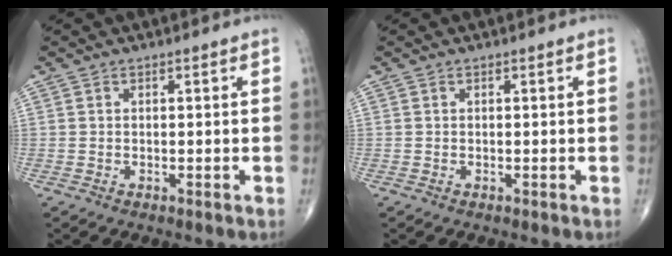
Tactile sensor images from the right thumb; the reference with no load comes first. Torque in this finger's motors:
{"motor_torque": [0.00, 0.00, 0.01, 0.01, 0.02]}